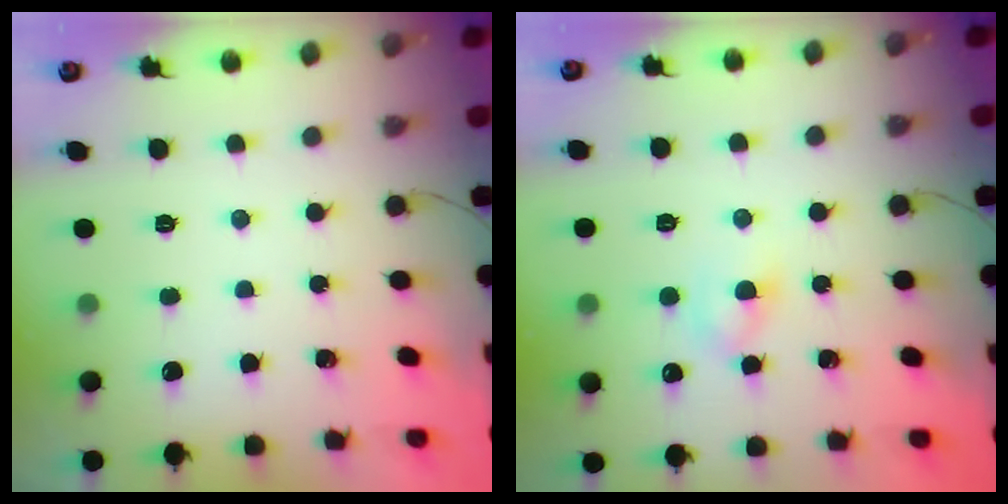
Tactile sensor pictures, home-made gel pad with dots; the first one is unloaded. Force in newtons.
{"total": 3.3, "press": 3.1, "slide": 1.1}